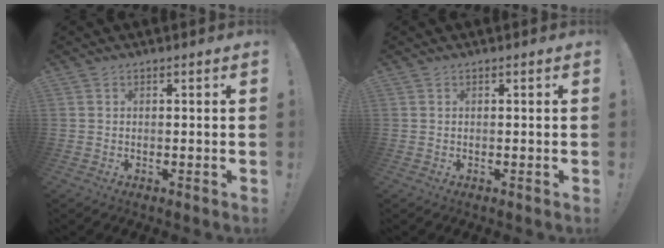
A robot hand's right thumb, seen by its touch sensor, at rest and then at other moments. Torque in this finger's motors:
{"motor_torque": [0.00, 0.00, 0.00, 0.00, 0.07]}